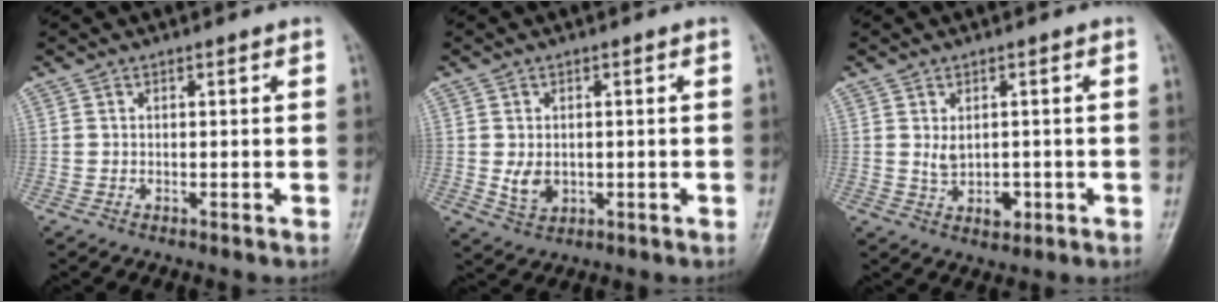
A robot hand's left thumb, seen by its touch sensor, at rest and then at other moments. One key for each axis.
{"total": 3.9, "fx": -0.2, "fy": 2.9, "fz": 2.6, "tx": -0.035, "ty": -0.006, "tz": 0.005}
{"total": 4.4, "fx": 0.1, "fy": 3.1, "fz": 3.0, "tx": -0.038, "ty": -0.006, "tz": 0.012}